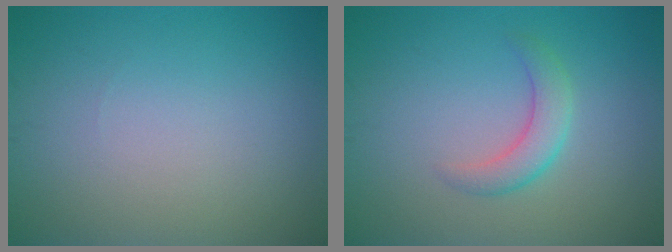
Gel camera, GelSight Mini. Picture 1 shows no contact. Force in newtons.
{"total": 2.5, "press": 2.5, "slide": 0.1}